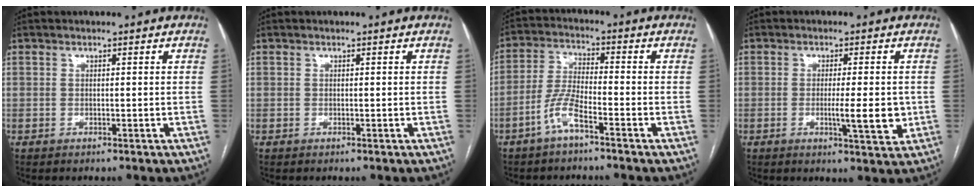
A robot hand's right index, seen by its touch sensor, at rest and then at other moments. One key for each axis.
{"total": 0.0}
{"total": 5.8, "fx": -3.6, "fy": 0.7, "fz": 4.5, "tx": -0.100, "ty": 0.003, "tz": -0.076}
{"total": 5.9, "fx": -1.0, "fy": 0.6, "fz": 5.8, "tx": -0.090, "ty": -0.008, "tz": -0.013}